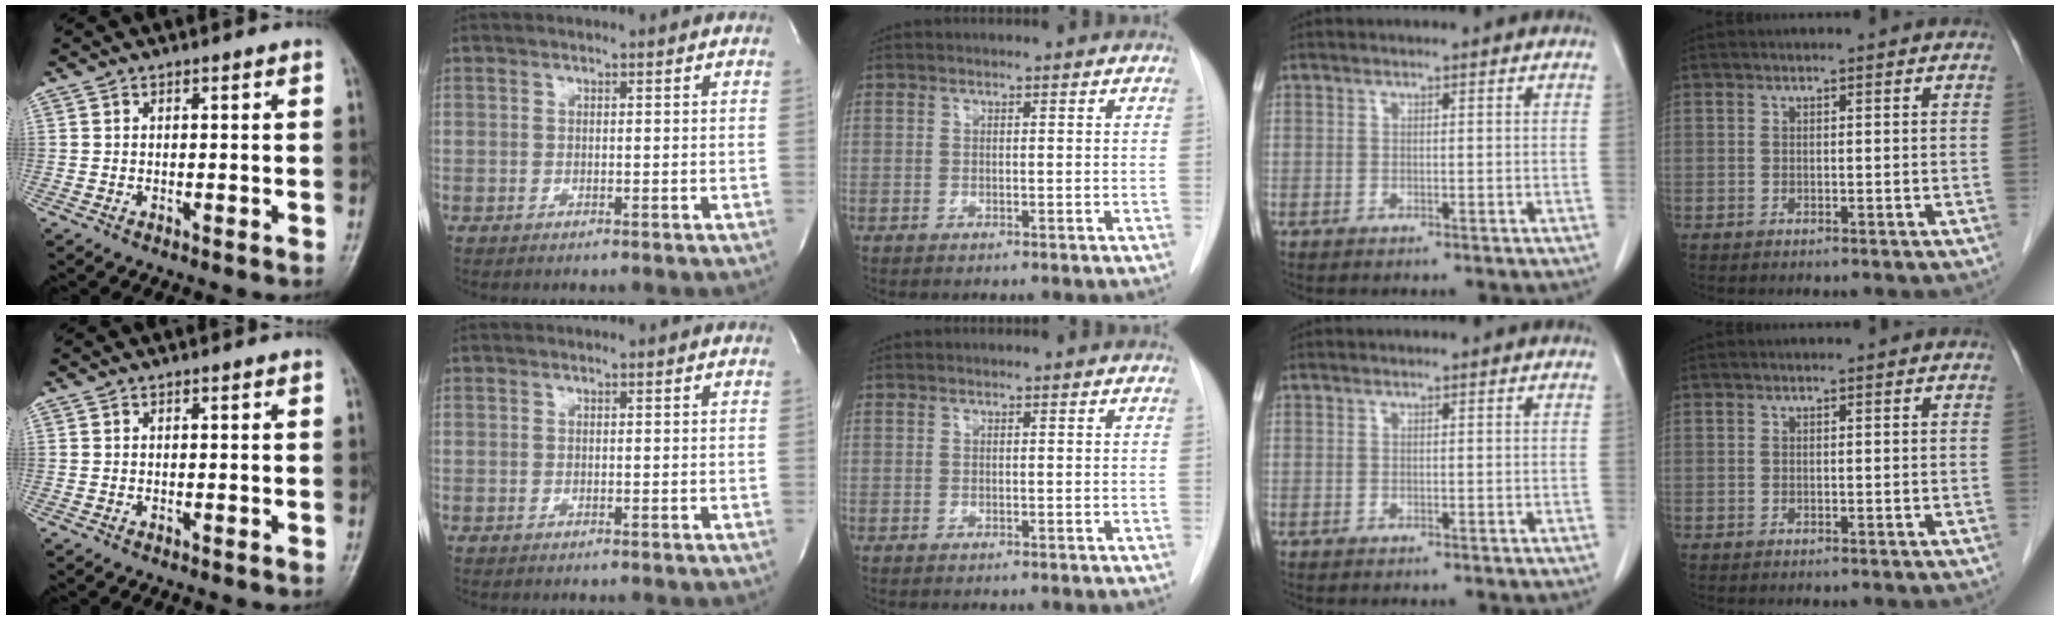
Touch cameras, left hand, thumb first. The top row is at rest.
{}